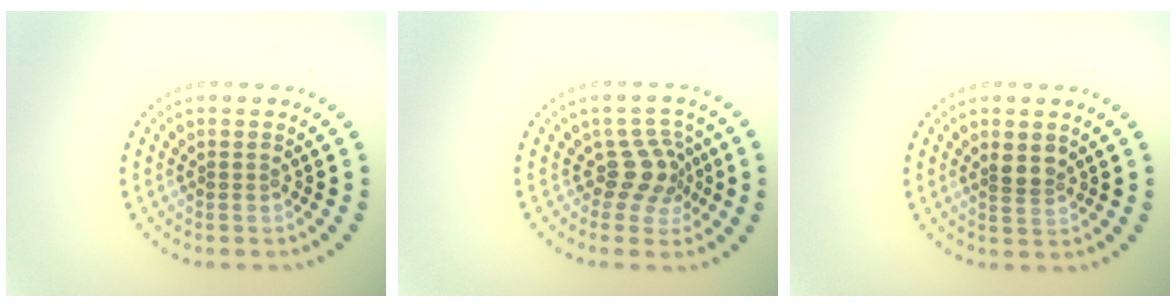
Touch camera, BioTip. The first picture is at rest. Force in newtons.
{"total": 2.8, "press": 2.1, "slide": 1.9}
{"total": 1.7, "press": 1.5, "slide": 0.9}